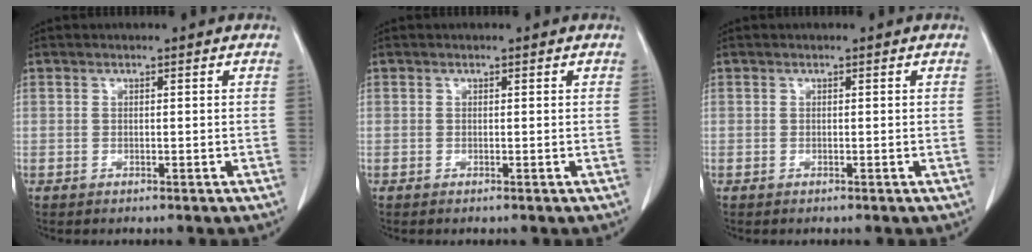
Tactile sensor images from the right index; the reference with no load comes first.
{"total": 0.0}
{"total": 0.0}